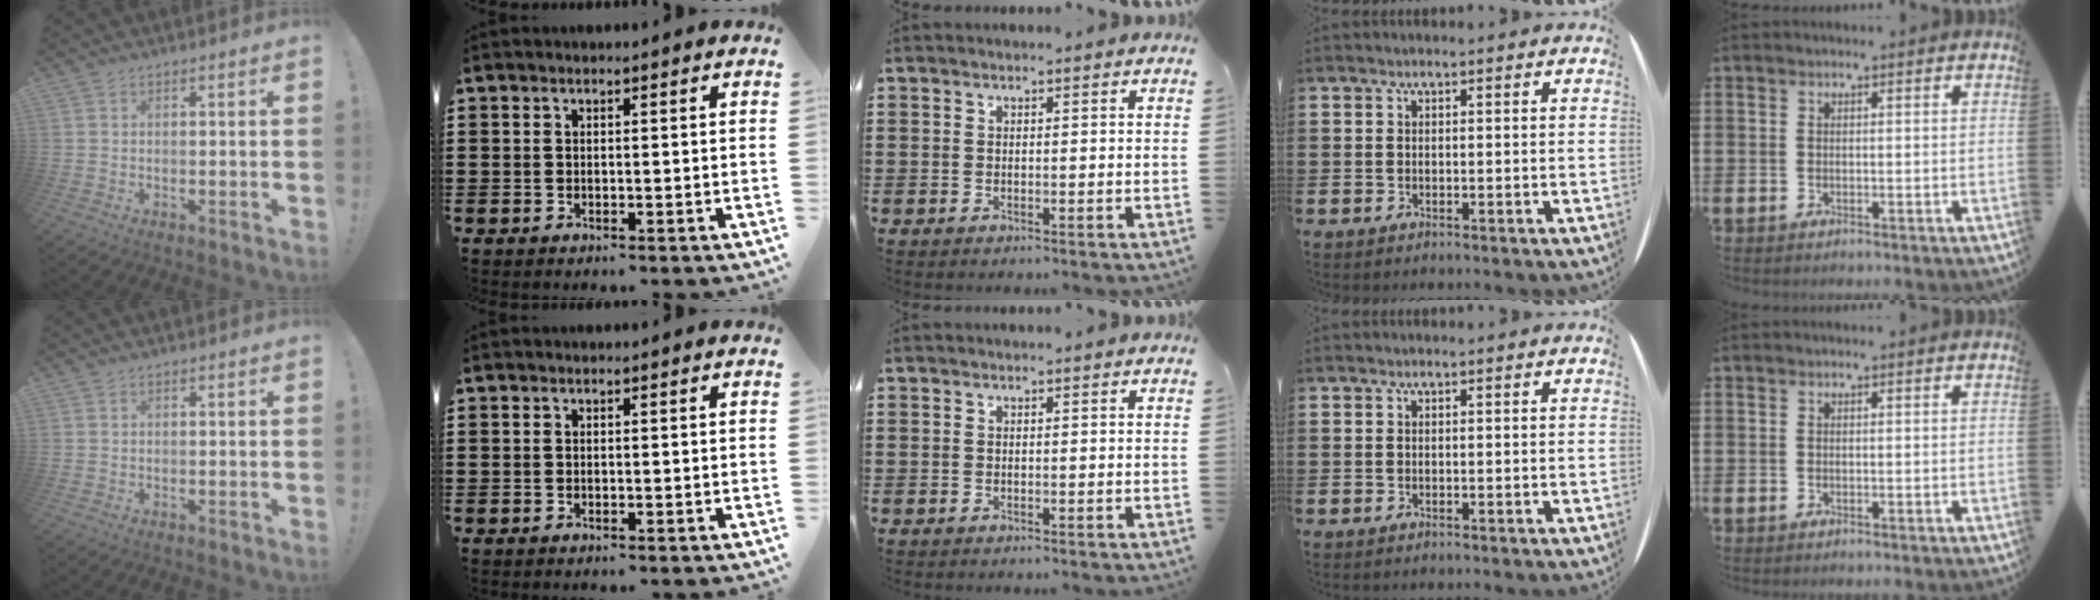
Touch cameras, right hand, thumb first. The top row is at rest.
{}